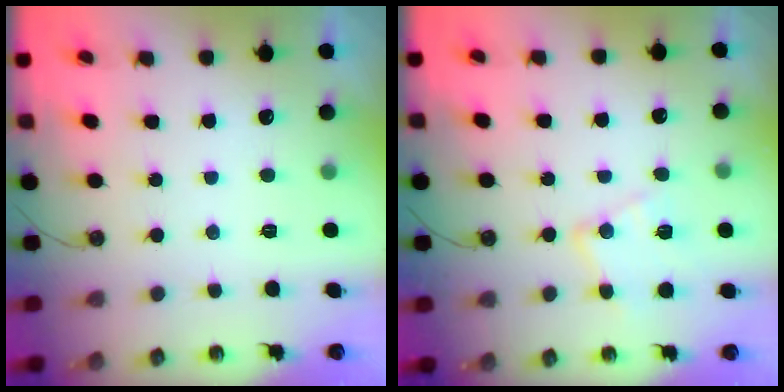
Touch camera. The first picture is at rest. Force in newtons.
{"total": 11.5, "press": 11.5, "slide": 0.6}